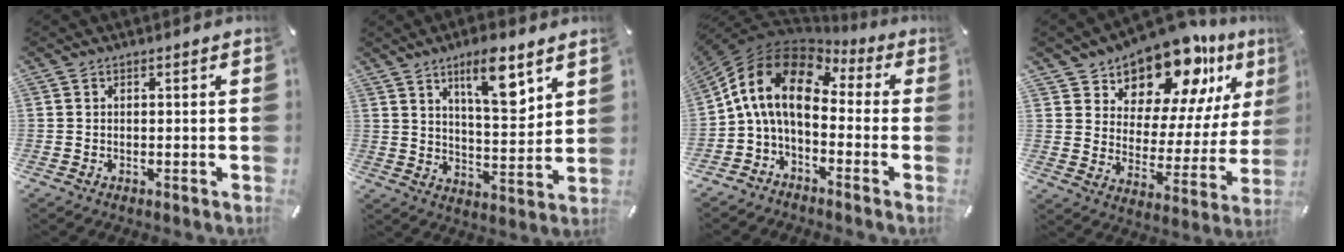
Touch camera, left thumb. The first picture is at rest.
{"total": 12.2, "force": [7.7, 3.8, 8.6], "torque": [-0.128, -0.048, 0.128]}
{"total": 13.2, "force": [0.3, 8.4, 10.1], "torque": [-0.226, 0.009, -0.004]}
{"total": 16.2, "force": [13.6, 7.2, 5.0], "torque": [-0.087, -0.130, 0.236]}